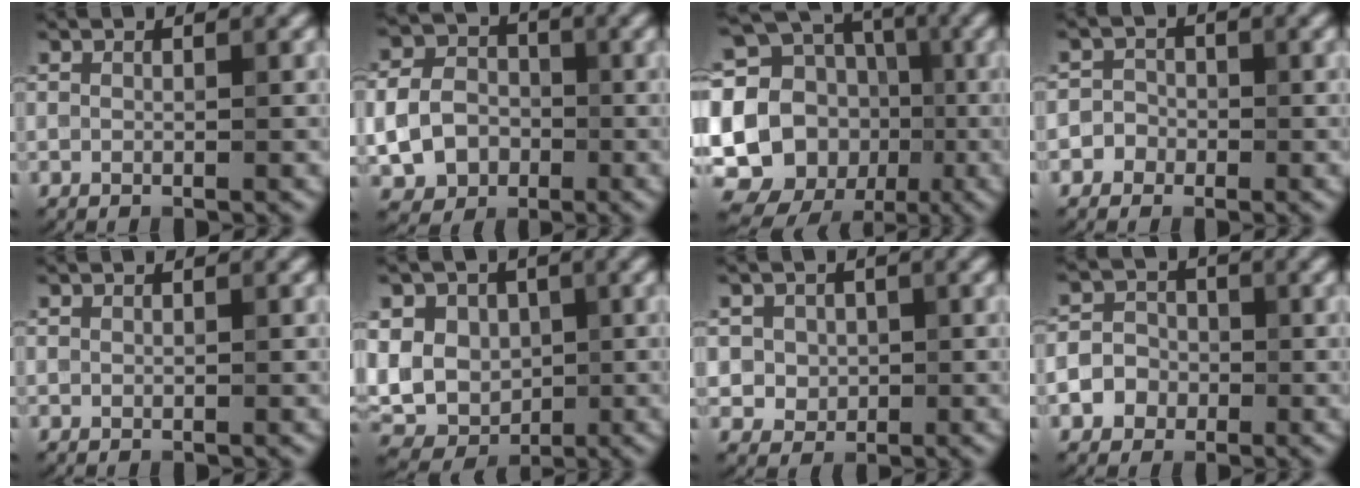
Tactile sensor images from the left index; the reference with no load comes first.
{"total": 6.4, "force": [-1.2, 5.3, 3.3], "torque": [-0.069, -0.012, -0.025]}
{"total": 17.8, "force": [-1.3, 15.7, 8.2], "torque": [-0.202, 0.031, -0.040]}
{"total": 2.6, "force": [-1.3, 2.2, 0.1], "torque": [0.036, 0.010, -0.035]}
{"total": 0.0}
{"total": 12.4, "force": [1.2, 10.2, 7.0], "torque": [-0.125, 0.037, -0.007]}
{"total": 3.5, "force": [0.8, 3.2, 1.2], "torque": [-0.013, 0.014, 0.013]}
{"total": 4.3, "force": [-1.6, 3.9, 1.0], "torque": [0.006, 0.011, -0.043]}